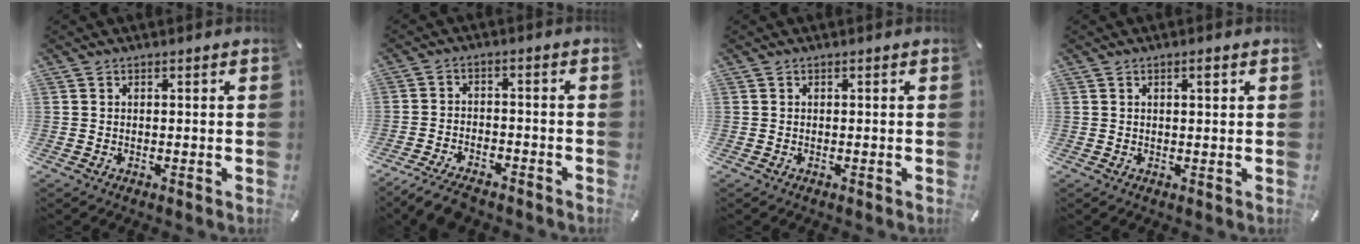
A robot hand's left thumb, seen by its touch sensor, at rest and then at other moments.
{"total": 6.4, "force": [-5.3, 2.3, 2.6], "torque": [-0.054, 0.021, -0.101]}
{"total": 0.0}
{"total": 1.7, "force": [0.8, 0.5, 1.4], "torque": [-0.028, 0.002, 0.012]}